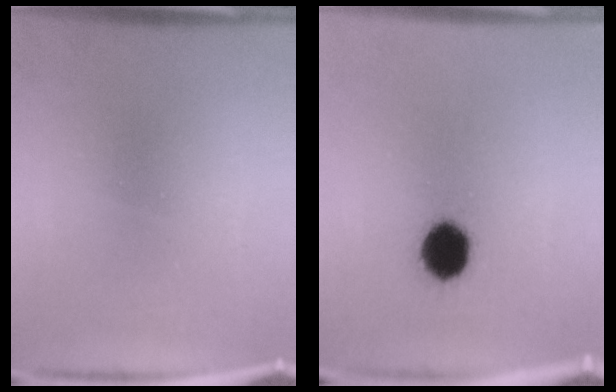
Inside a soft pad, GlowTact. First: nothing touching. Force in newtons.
{"total": 8.2}